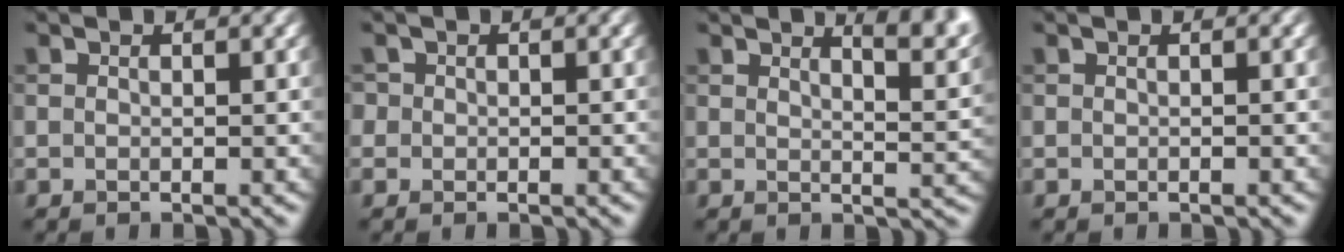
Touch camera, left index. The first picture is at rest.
{"total": 1.0, "force": [0.1, 1.0, 0.0], "torque": [-0.003, 0.001, -0.002]}
{"total": 5.4, "force": [3.8, 1.5, 3.5], "torque": [-0.028, 0.014, 0.040]}
{"total": 0.0}